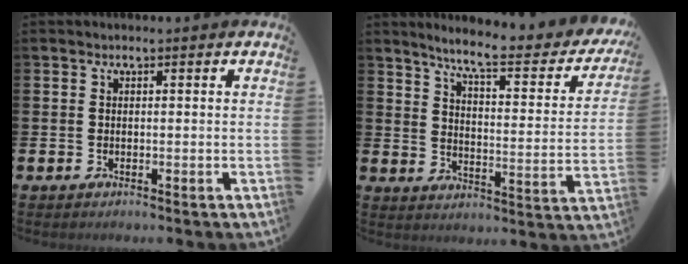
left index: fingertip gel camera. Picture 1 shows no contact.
{"total": 7.3, "force": [6.2, 1.0, 3.6], "torque": [-0.085, -0.047, 0.096]}